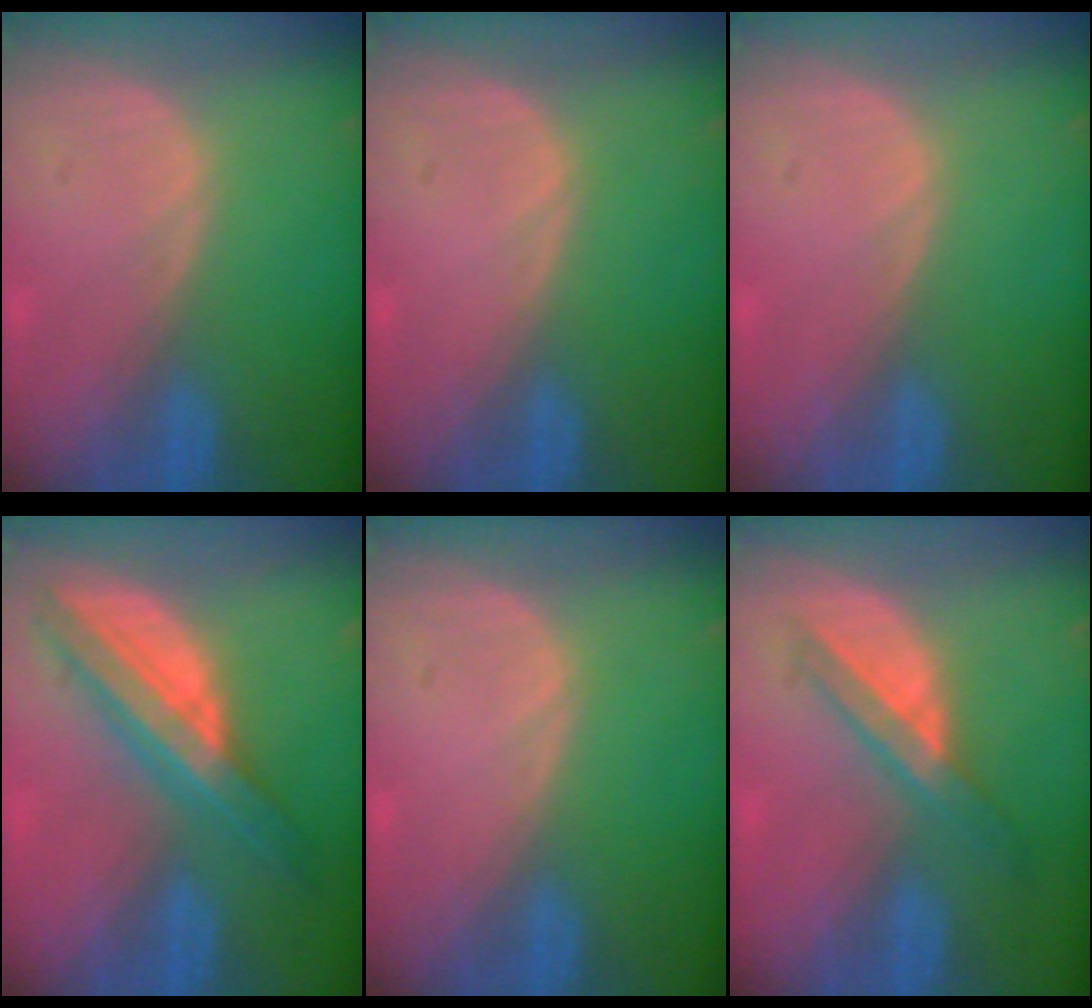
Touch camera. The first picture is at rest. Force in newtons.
{"total": 0.0}
{"total": 0.0}
{"total": 8.4, "press": 8.4, "slide": 0.5}
{"total": 0.0}
{"total": 5.7, "press": 5.2, "slide": 2.4}